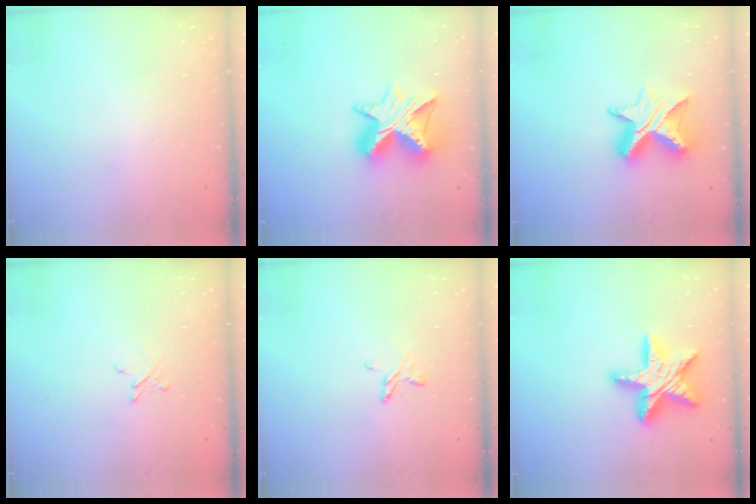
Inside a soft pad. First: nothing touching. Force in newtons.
{"total": 12.8, "press": 12.7, "slide": 1.0}
{"total": 10.8, "press": 10.8, "slide": 0.7}
{"total": 2.9, "press": 2.9, "slide": 0.2}
{"total": 5.4, "press": 5.3, "slide": 0.5}
{"total": 19.9, "press": 19.9, "slide": 1.3}